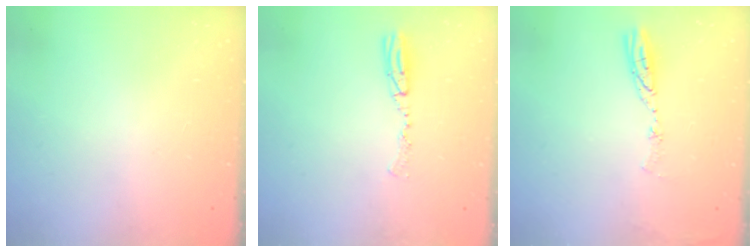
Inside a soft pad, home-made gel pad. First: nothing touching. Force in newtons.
{"total": 5.6, "press": 5.3, "slide": 1.9}
{"total": 5.9, "press": 5.8, "slide": 0.7}